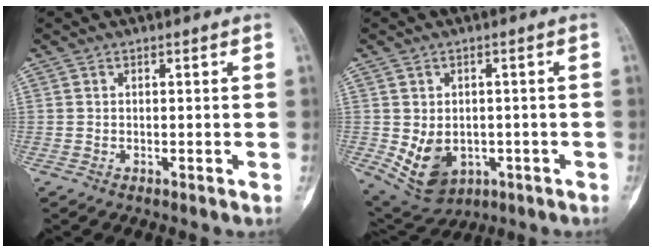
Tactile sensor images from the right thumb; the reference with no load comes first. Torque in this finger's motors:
{"motor_torque": [0.87, 1.58, -0.43, -0.39, -0.06]}